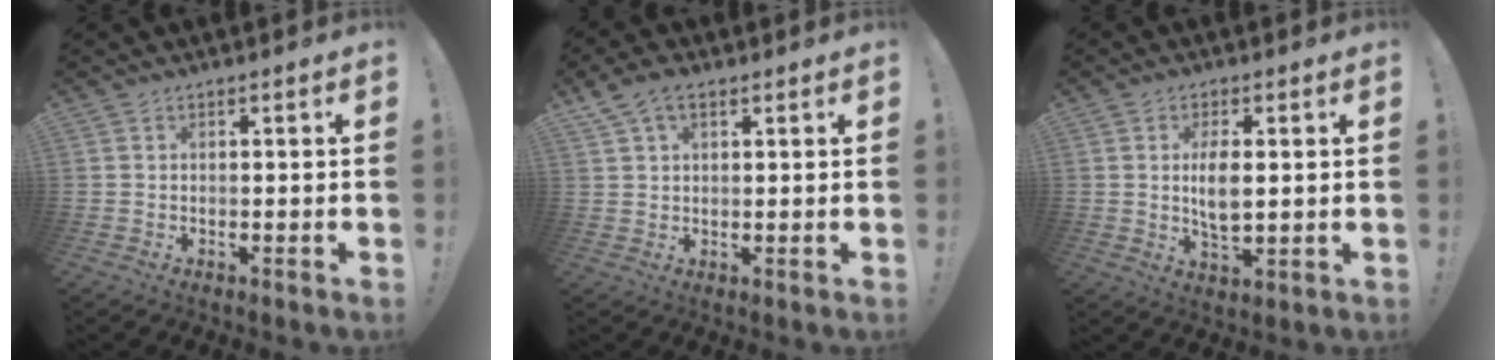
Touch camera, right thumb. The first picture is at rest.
{"total": 5.6, "force": [3.0, 3.3, 3.4], "torque": [-0.065, 0.000, 0.060]}
{"total": 6.4, "force": [0.8, 3.1, 5.5], "torque": [-0.104, -0.006, 0.009]}